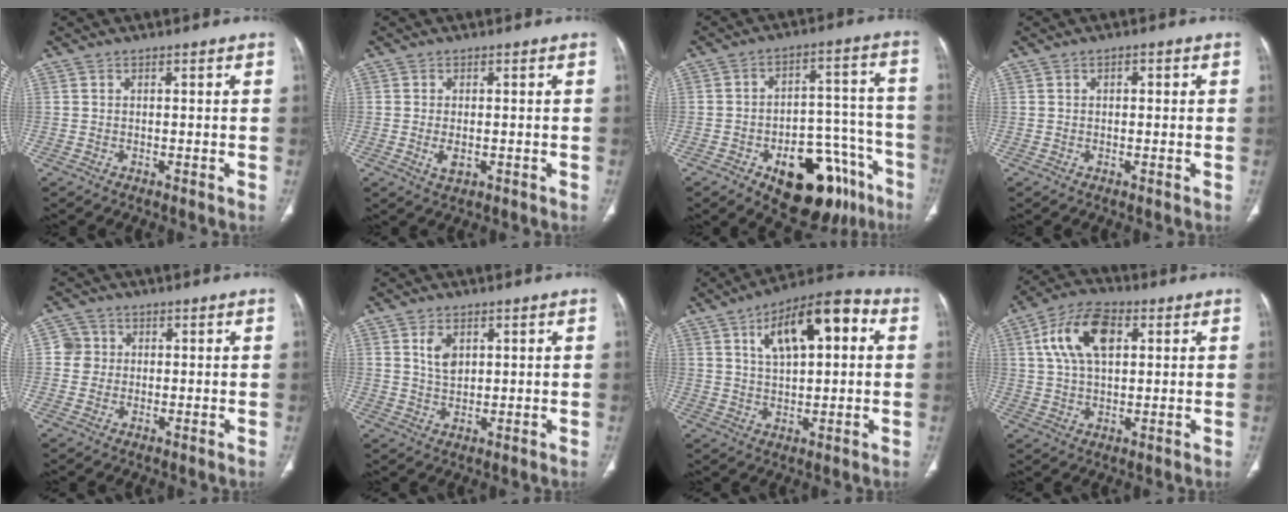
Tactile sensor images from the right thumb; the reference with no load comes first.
{"total": 2.6, "force": [-0.6, 1.4, 2.1], "torque": [-0.044, -0.005, -0.009]}
{"total": 20.7, "force": [-11.4, 10.7, 13.6], "torque": [-0.115, 0.085, -0.152]}
{"total": 1.3, "force": [0.3, 0.8, 1.0], "torque": [-0.008, 0.003, 0.003]}
{"total": 3.4, "force": [0.4, 3.4, 0.4], "torque": [0.019, 0.006, 0.003]}
{"total": 4.3, "force": [1.7, 2.7, 2.9], "torque": [-0.045, -0.011, 0.036]}
{"total": 15.2, "force": [4.7, 6.7, 12.8], "torque": [-0.178, 0.017, 0.069]}
{"total": 12.2, "force": [3.7, 6.8, 9.4], "torque": [-0.172, 0.009, 0.063]}